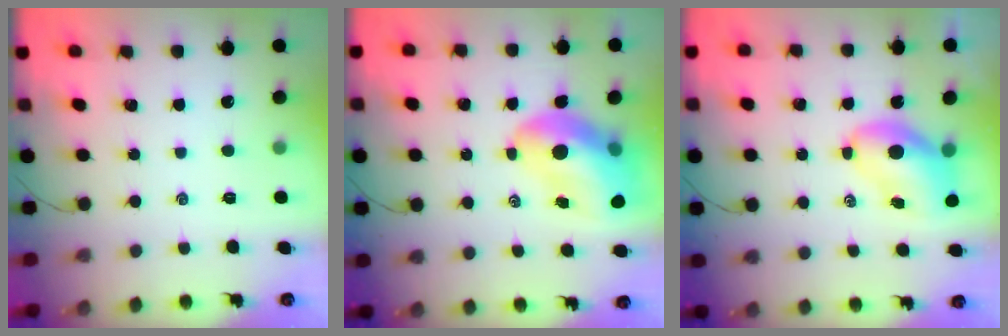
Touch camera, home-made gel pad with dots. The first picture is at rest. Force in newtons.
{"total": 14.2, "press": 13.6, "slide": 4.1}
{"total": 7.2, "press": 7.1, "slide": 1.2}